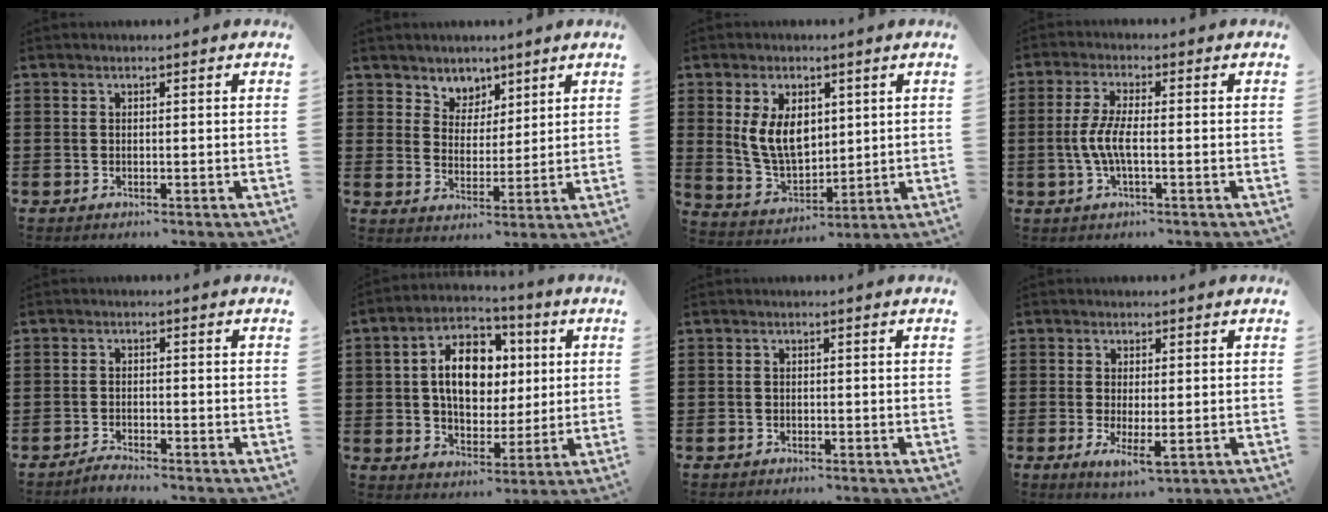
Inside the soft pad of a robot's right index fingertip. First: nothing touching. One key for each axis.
{"total": 4.8, "fx": 3.6, "fy": 3.2, "fz": -0.4, "tx": -0.018, "ty": -0.003, "tz": 0.067}
{"total": 8.2, "fx": 2.0, "fy": 5.6, "fz": 5.7, "tx": -0.145, "ty": 0.009, "tz": 0.034}
{"total": 5.0, "fx": -1.0, "fy": 1.3, "fz": 4.7, "tx": -0.119, "ty": -0.009, "tz": -0.031}
{"total": 1.7, "fx": -1.7, "fy": 0.0, "fz": 0.1, "tx": -0.006, "ty": 0.004, "tz": -0.033}
{"total": 11.0, "fx": 1.6, "fy": 7.4, "fz": 8.0, "tx": -0.154, "ty": 0.017, "tz": 0.025}
{"total": 0.9, "fx": -0.8, "fy": 0.5, "fz": 0.1, "tx": -0.002, "ty": 0.002, "tz": -0.017}
{"total": 4.0, "fx": -0.9, "fy": 1.1, "fz": 3.7, "tx": -0.078, "ty": -0.009, "tz": -0.016}